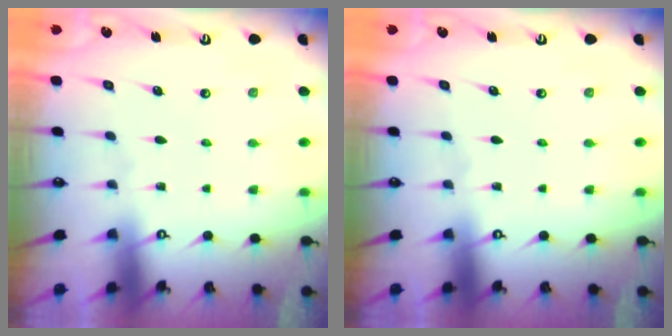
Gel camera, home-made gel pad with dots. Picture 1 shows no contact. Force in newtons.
{"total": 0.0}